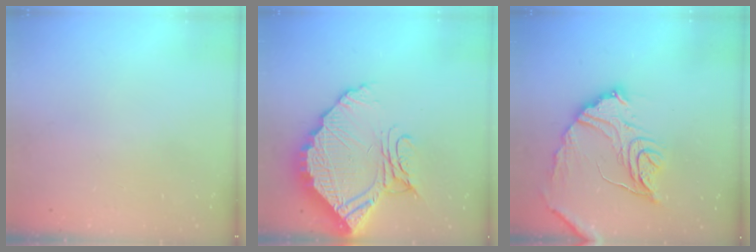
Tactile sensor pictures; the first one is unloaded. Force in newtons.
{"total": 17.3, "press": 17.2, "slide": 1.9}
{"total": 16.0, "press": 16.0, "slide": 1.5}